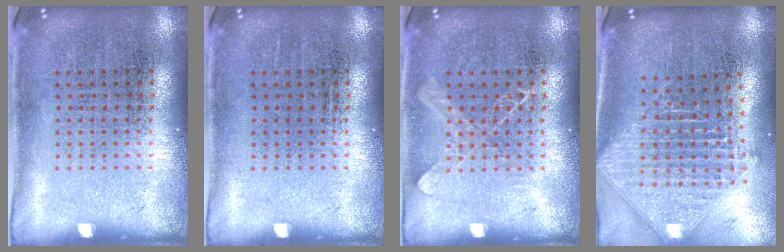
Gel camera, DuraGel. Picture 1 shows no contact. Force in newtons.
{"total": 0.0}
{"total": 1.1, "press": 1.1, "slide": 0.2}
{"total": 2.5, "press": 1.9, "slide": 1.6}